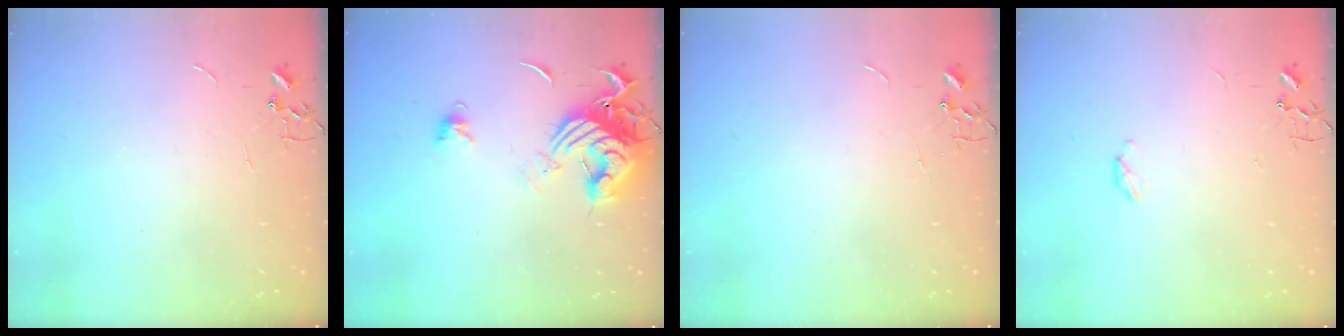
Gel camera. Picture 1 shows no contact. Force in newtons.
{"total": 14.0, "press": 13.9, "slide": 1.7}
{"total": 0.0}
{"total": 3.7, "press": 3.7, "slide": 0.5}